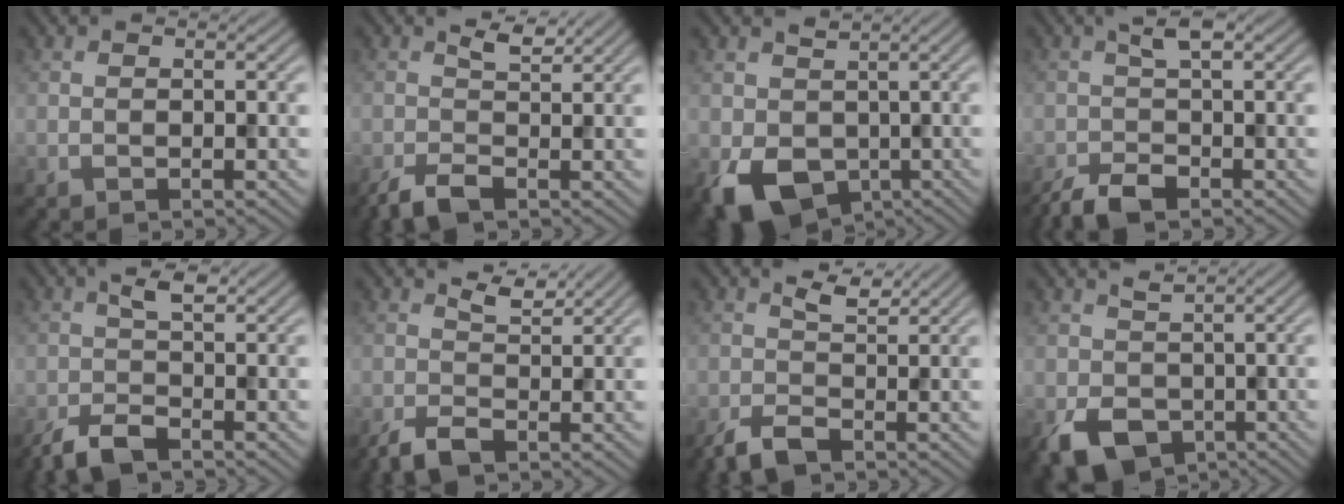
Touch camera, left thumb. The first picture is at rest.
{"total": 3.2, "force": [-0.5, 1.4, 2.8], "torque": [-0.064, -0.002, -0.011]}
{"total": 8.1, "force": [-1.4, 6.2, 4.9], "torque": [-0.109, -0.027, -0.024]}
{"total": 4.0, "force": [-2.0, 1.4, 3.2], "torque": [-0.068, -0.001, -0.046]}
{"total": 3.9, "force": [-2.1, 1.4, 3.0], "torque": [-0.063, 0.000, -0.047]}
{"total": 3.2, "force": [-0.1, 1.7, 2.7], "torque": [-0.062, -0.005, 0.001]}
{"total": 3.6, "force": [-0.7, 1.9, 3.0], "torque": [-0.068, -0.001, -0.015]}
{"total": 5.3, "force": [-1.1, 3.9, 3.4], "torque": [-0.077, -0.015, -0.016]}